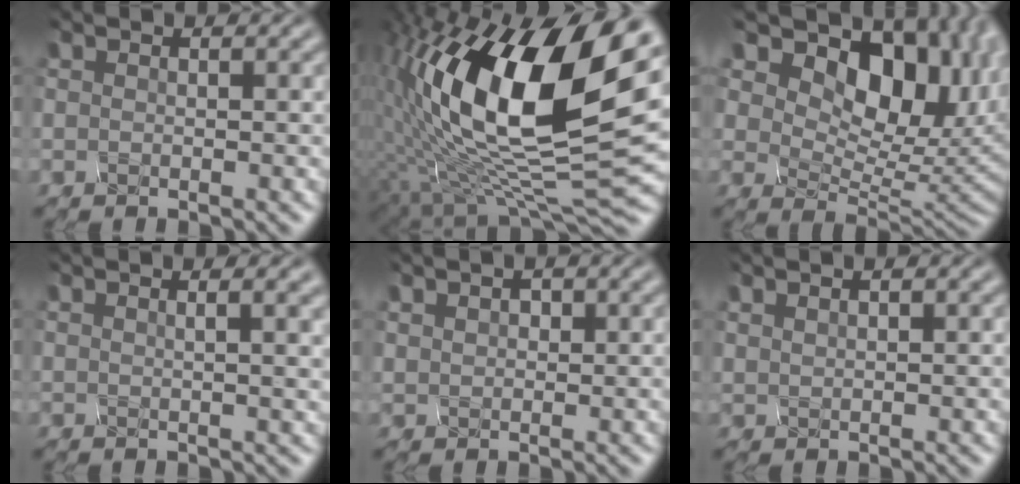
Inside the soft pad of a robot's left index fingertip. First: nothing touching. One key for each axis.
{"total": 18.1, "fx": 1.7, "fy": 7.1, "fz": 16.6, "tx": -0.318, "ty": 0.001, "tz": 0.031}
{"total": 13.3, "fx": 5.1, "fy": 8.5, "fz": 8.9, "tx": -0.133, "ty": 0.007, "tz": 0.099}
{"total": 3.8, "fx": 2.2, "fy": 1.2, "fz": 2.8, "tx": -0.021, "ty": 0.025, "tz": 0.011}
{"total": 1.2, "fx": 0.5, "fy": 0.8, "fz": 0.7, "tx": -0.030, "ty": 0.003, "tz": 0.028}
{"total": 0.7, "fx": 0.6, "fy": 0.0, "fz": 0.3, "tx": -0.012, "ty": 0.003, "tz": 0.021}